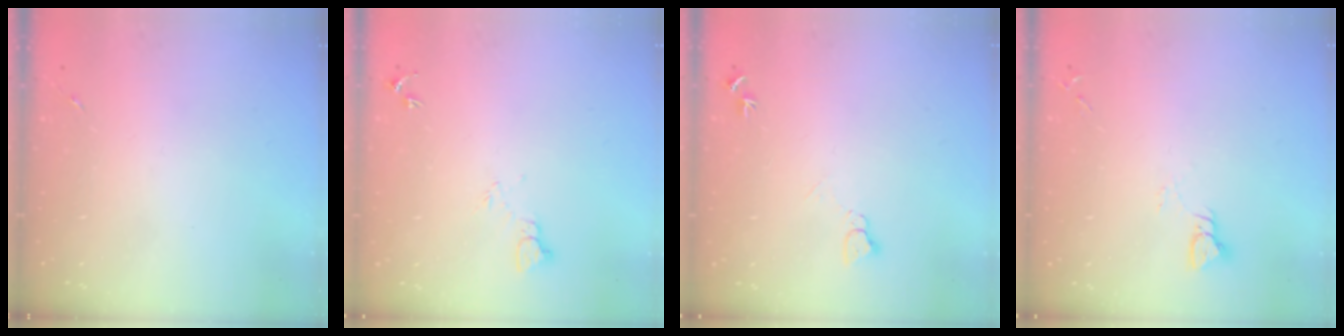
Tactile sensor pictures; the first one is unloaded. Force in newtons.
{"total": 5.6, "press": 5.6, "slide": 0.6}
{"total": 5.1, "press": 5.1, "slide": 0.6}
{"total": 3.0, "press": 3.0, "slide": 0.3}